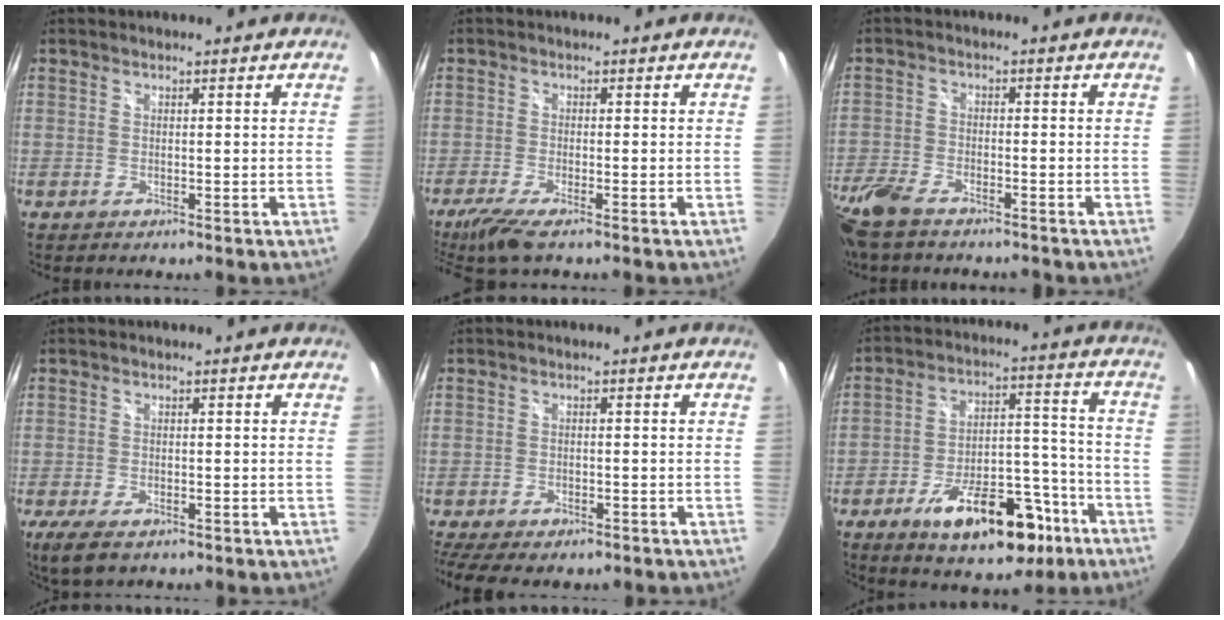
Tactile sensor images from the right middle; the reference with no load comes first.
{"total": 5.5, "force": [-4.0, 0.3, 3.7], "torque": [-0.088, -0.023, -0.077]}
{"total": 12.2, "force": [-9.4, 4.7, 6.3], "torque": [-0.173, -0.036, -0.182]}
{"total": 5.6, "force": [-3.5, 2.4, 3.6], "torque": [-0.082, -0.024, -0.060]}
{"total": 9.2, "force": [-7.0, 3.5, 4.9], "torque": [-0.120, -0.037, -0.111]}
{"total": 18.3, "force": [-11.0, 8.1, 12.1], "torque": [-0.196, 0.015, -0.155]}